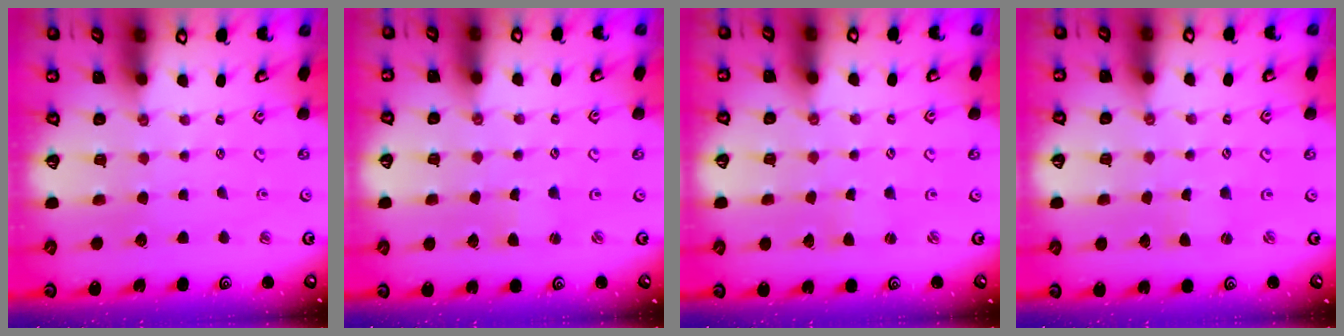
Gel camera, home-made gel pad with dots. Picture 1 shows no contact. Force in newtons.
{"total": 1.6, "press": 1.6, "slide": 0.3}
{"total": 0.8, "press": 0.8, "slide": 0.1}
{"total": 0.6, "press": 0.6, "slide": 0.0}